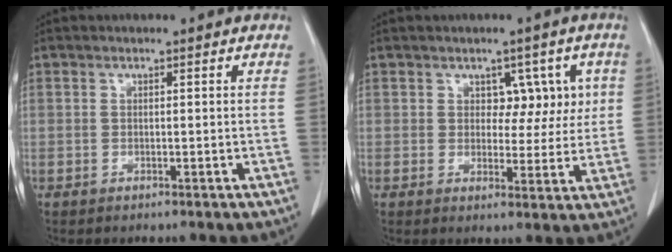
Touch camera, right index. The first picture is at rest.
{"total": 5.2, "force": [1.5, 3.6, 3.4], "torque": [-0.026, 0.012, 0.024]}